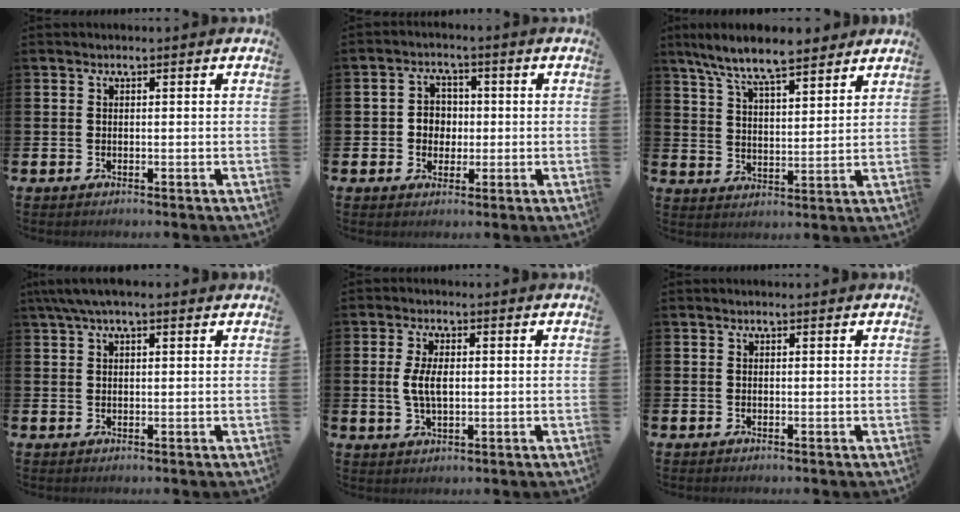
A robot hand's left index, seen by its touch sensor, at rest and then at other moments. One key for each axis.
{"total": 3.5, "fx": 0.2, "fy": 3.4, "fz": 1.0, "tx": -0.020, "ty": 0.006, "tz": -0.005}
{"total": 8.8, "fx": 8.0, "fy": 1.3, "fz": 3.3, "tx": -0.095, "ty": -0.032, "tz": 0.146}
{"total": 3.5, "fx": 2.4, "fy": 1.0, "fz": 2.3, "tx": -0.044, "ty": 0.004, "tz": 0.042}
{"total": 4.3, "fx": 0.4, "fy": 2.2, "fz": 3.7, "tx": -0.077, "ty": 0.004, "tz": 0.003}
{"total": 0.0}